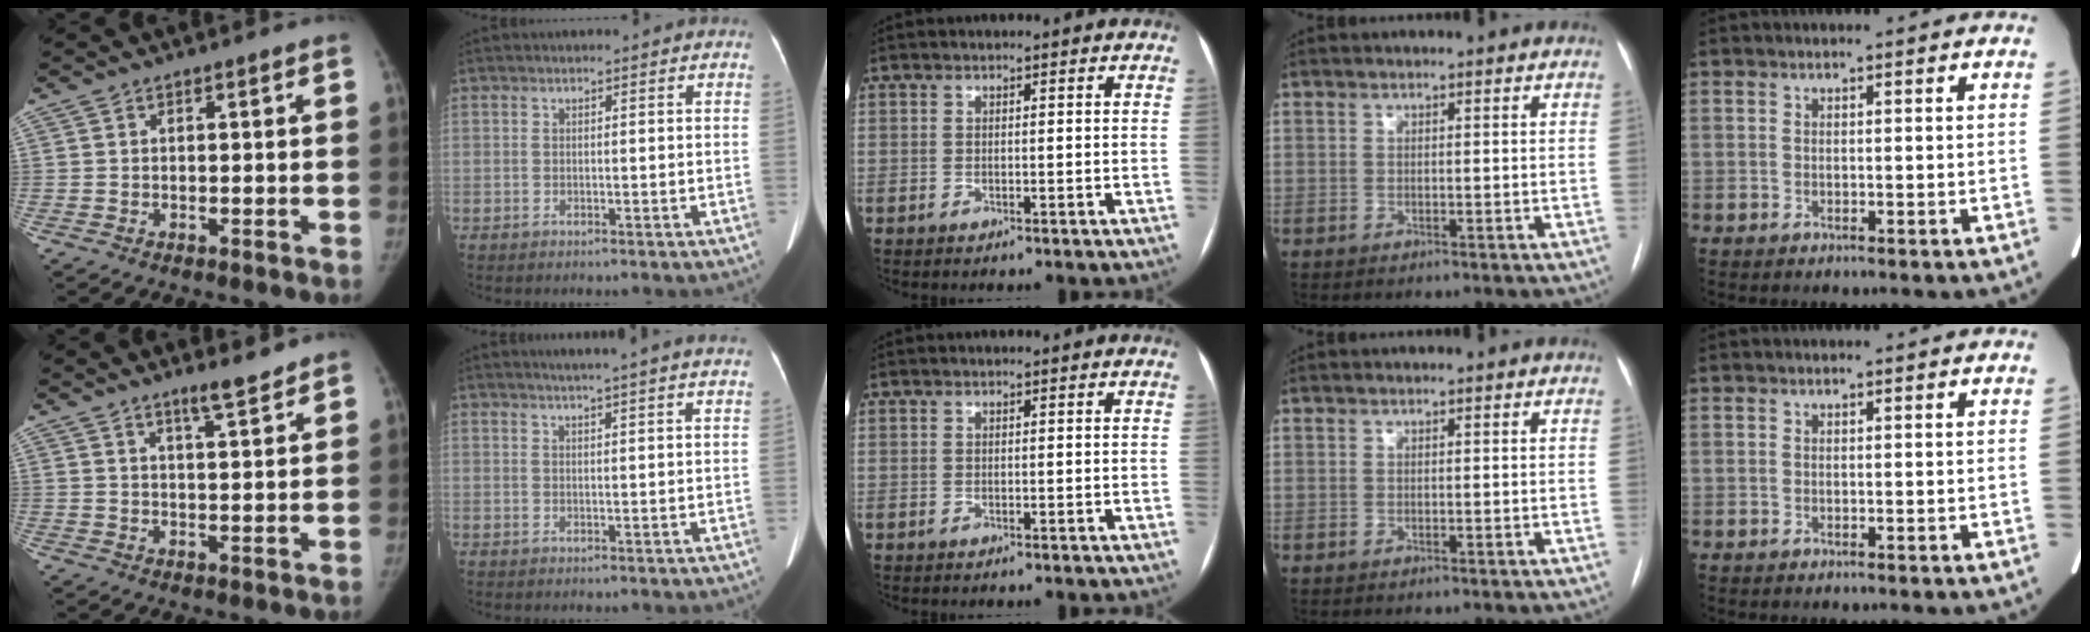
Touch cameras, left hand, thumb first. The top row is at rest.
{"thumb": {"total": 4.7, "force": [3.8, 0.5, 2.6], "torque": [-0.036, -0.029, 0.060]}, "index": {"total": 9.7, "force": [8.5, -0.6, 4.7], "torque": [-0.064, 0.014, 0.087]}}